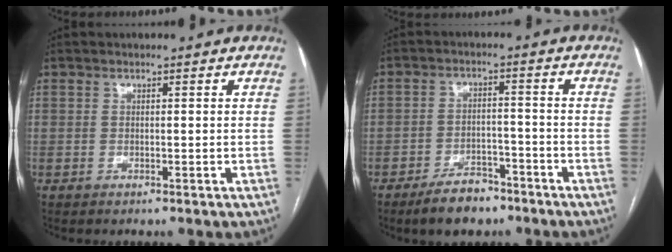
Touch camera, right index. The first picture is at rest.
{"total": 6.6, "force": [-5.0, 3.0, 3.1], "torque": [-0.058, 0.003, -0.081]}